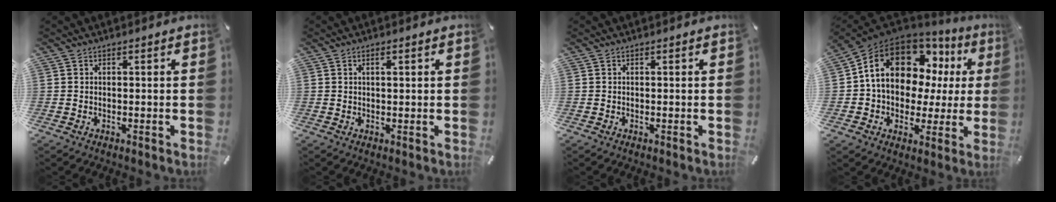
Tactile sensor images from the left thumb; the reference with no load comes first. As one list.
[{"total": 1.5, "force": [0.5, 0.6, 1.3], "torque": [-0.018, 0.001, 0.006]}, {"total": 0.0}, {"total": 15.1, "force": [6.7, 10.5, 8.4], "torque": [-0.166, -0.040, 0.123]}]